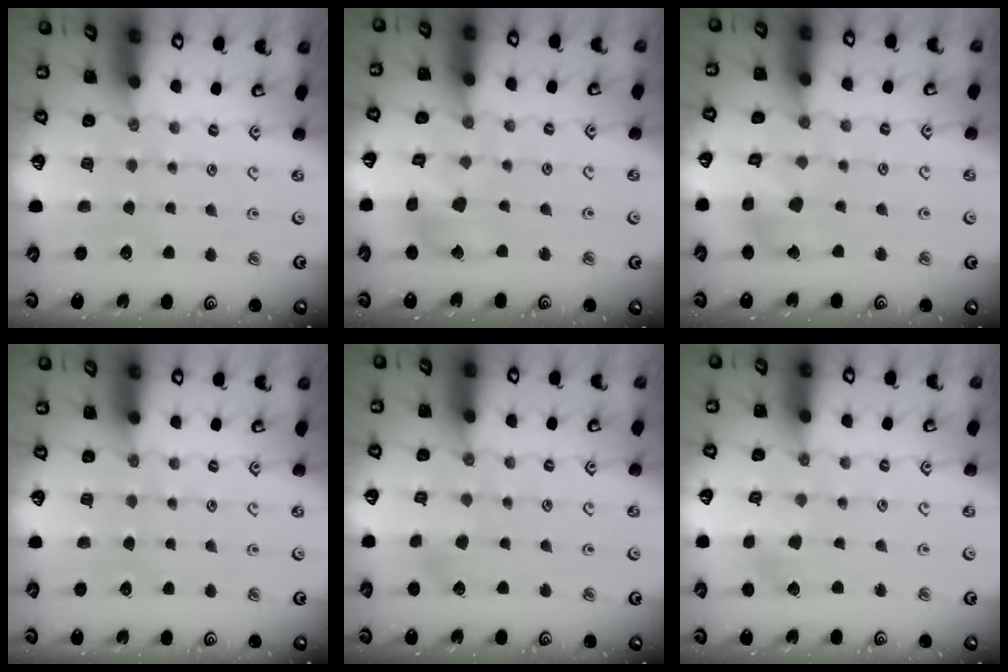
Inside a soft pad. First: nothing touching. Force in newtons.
{"total": 8.6, "press": 8.5, "slide": 0.9}
{"total": 8.3, "press": 8.2, "slide": 0.8}
{"total": 0.0}
{"total": 3.2, "press": 3.2, "slide": 0.3}
{"total": 2.8, "press": 2.8, "slide": 0.5}